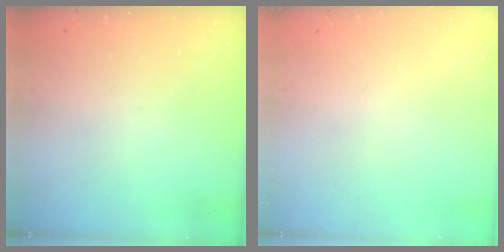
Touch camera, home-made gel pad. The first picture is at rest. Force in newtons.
{"total": 0.0}